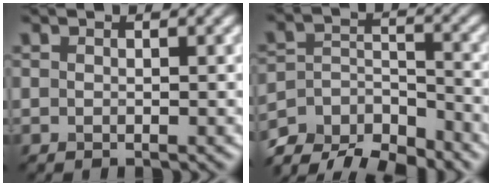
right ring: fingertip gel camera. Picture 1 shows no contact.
{"total": 9.4, "force": [-8.2, 3.6, 2.9], "torque": [-0.048, -0.003, -0.132]}